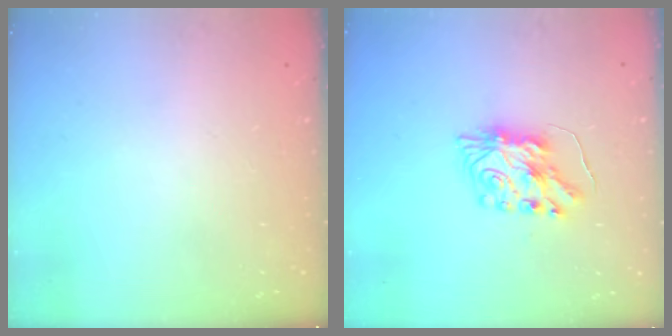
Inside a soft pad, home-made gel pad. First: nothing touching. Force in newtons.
{"total": 8.4, "press": 8.4, "slide": 0.4}